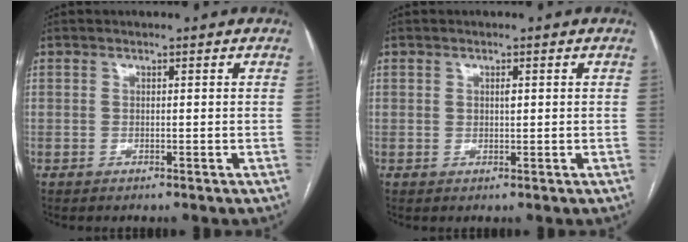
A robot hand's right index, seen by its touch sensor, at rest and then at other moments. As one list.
[{"total": 1.0, "force": [0.3, 0.4, 0.9], "torque": [-0.015, -0.001, 0.005]}]